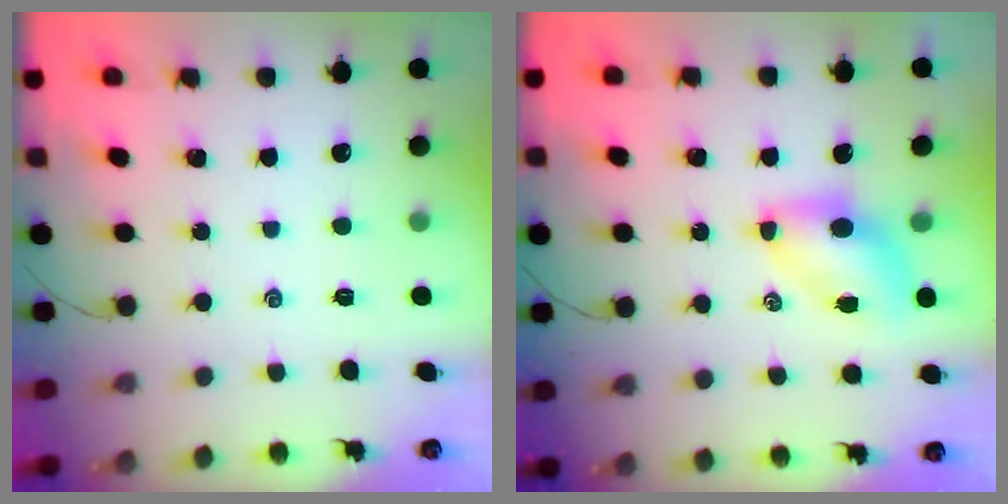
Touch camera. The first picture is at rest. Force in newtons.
{"total": 7.1, "press": 7.0, "slide": 0.9}